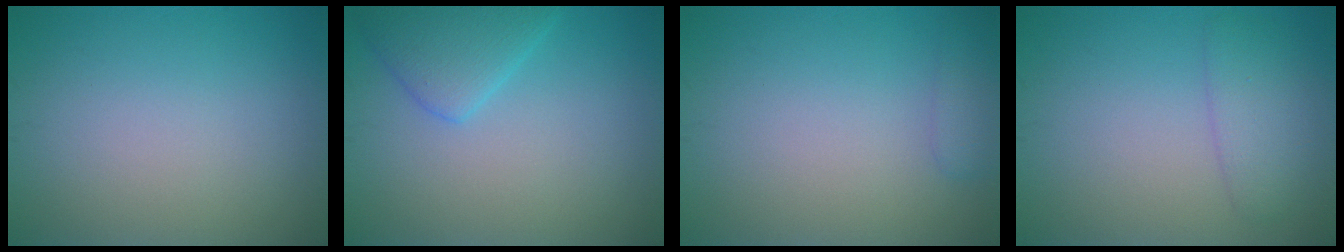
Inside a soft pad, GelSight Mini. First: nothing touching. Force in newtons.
{"total": 3.4, "press": 3.4, "slide": 0.1}
{"total": 1.5, "press": 1.5, "slide": 0.1}
{"total": 2.7, "press": 2.7, "slide": 0.2}